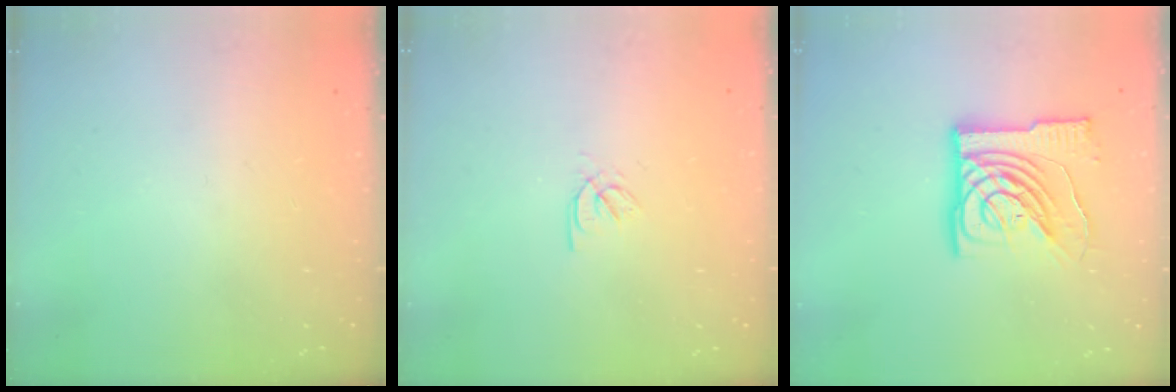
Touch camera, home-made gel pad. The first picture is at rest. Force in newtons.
{"total": 2.3, "press": 2.2, "slide": 0.3}
{"total": 13.9, "press": 13.8, "slide": 1.8}